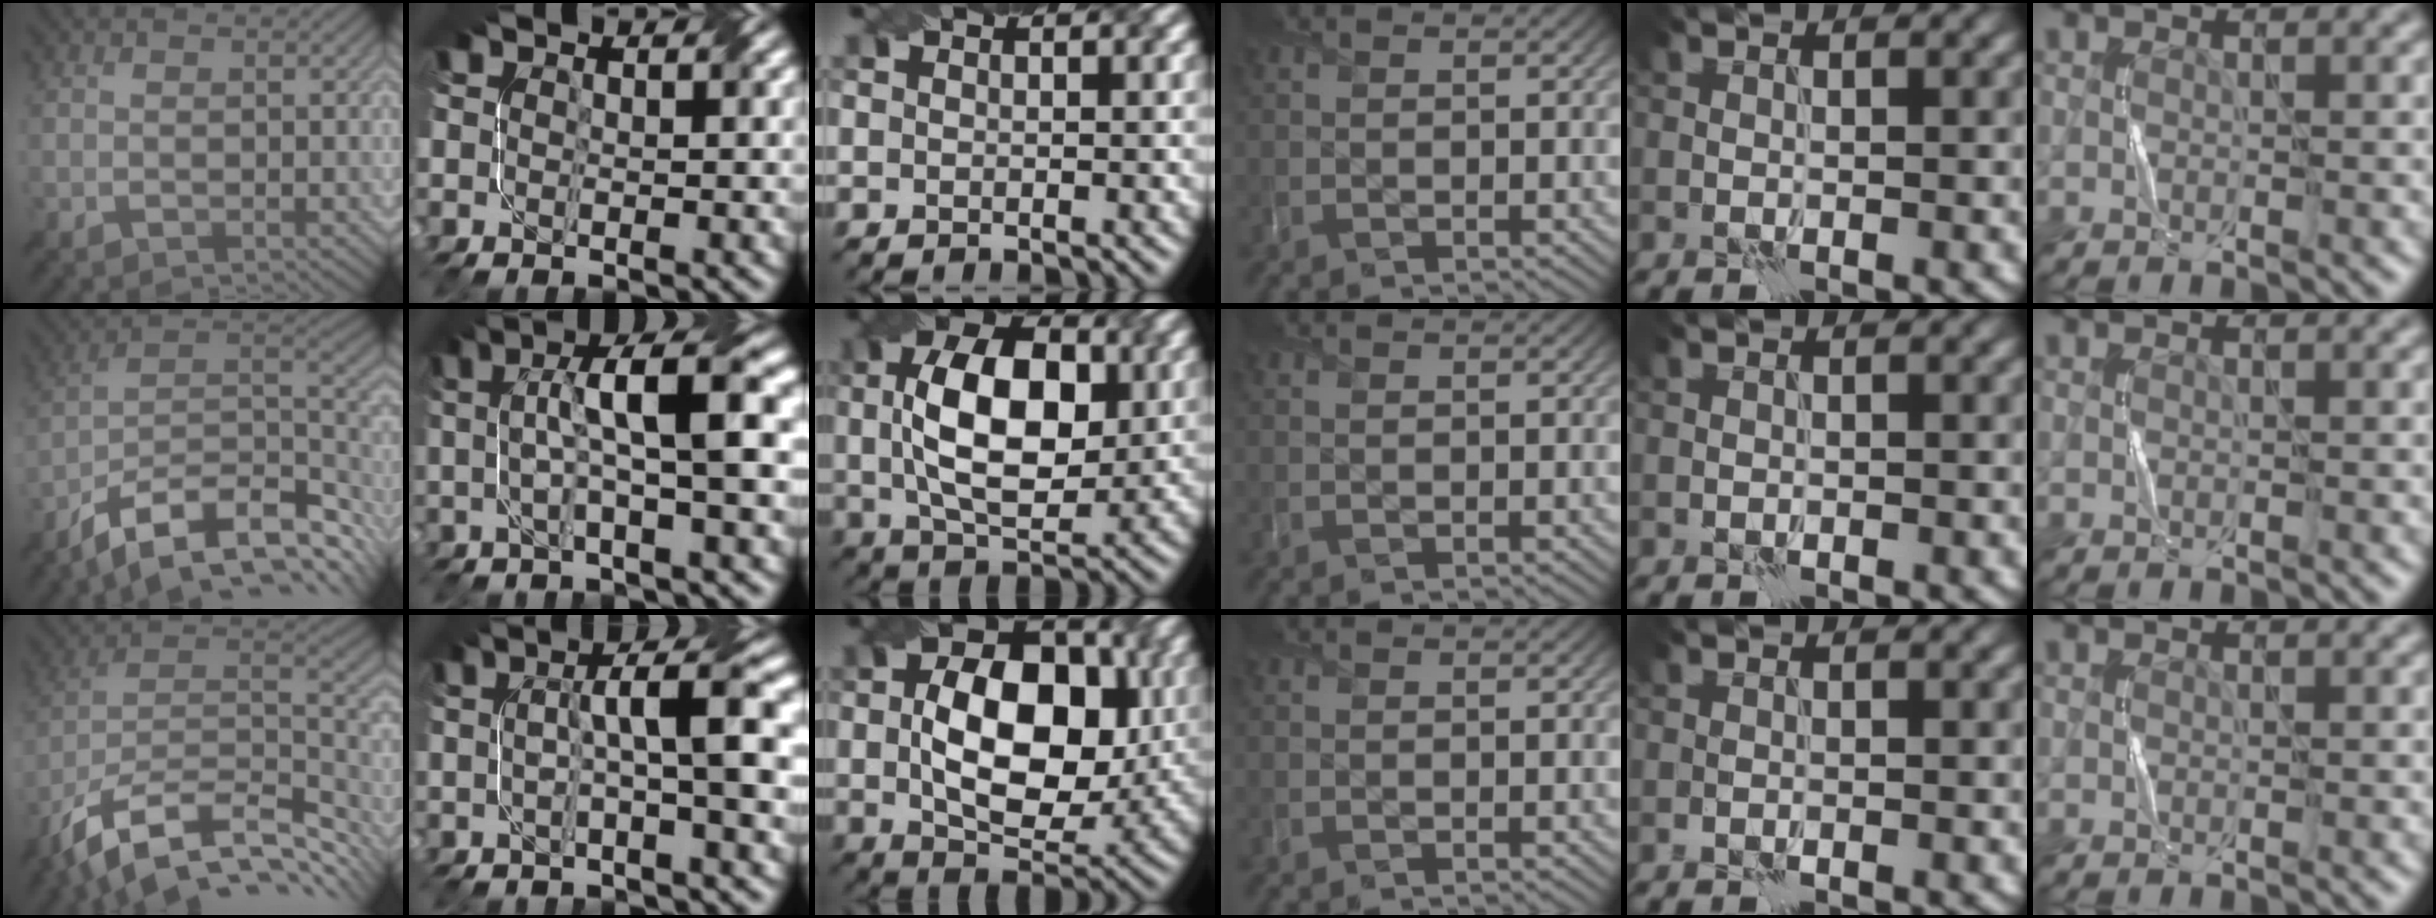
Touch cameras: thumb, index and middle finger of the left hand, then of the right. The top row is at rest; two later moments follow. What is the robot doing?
{"motion": "twist", "object": "screw"}